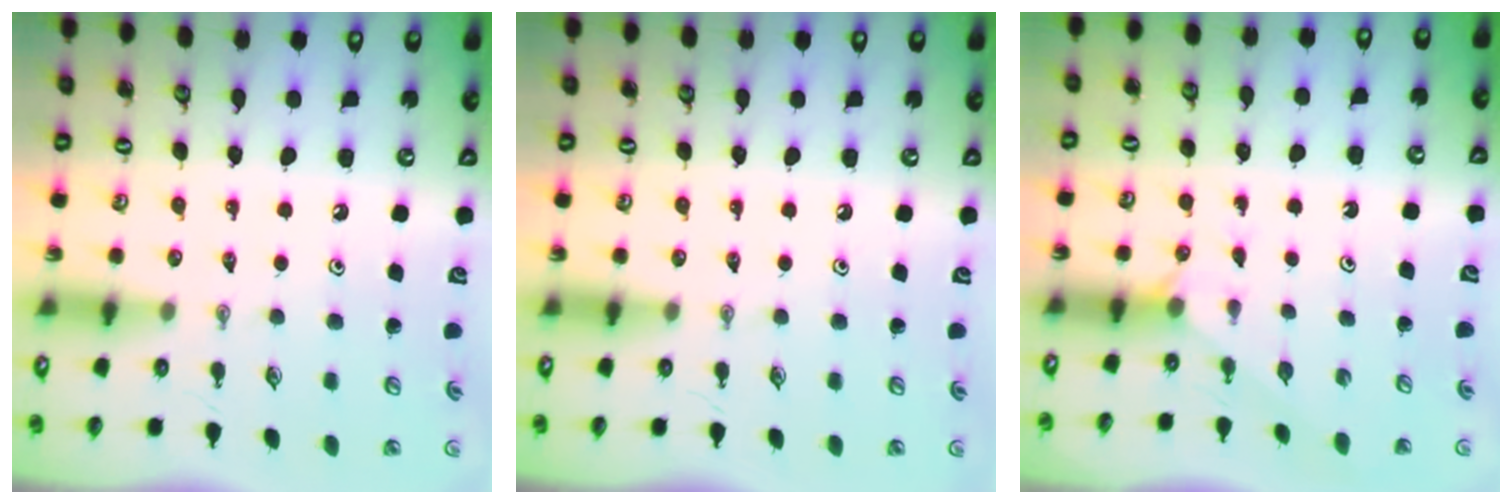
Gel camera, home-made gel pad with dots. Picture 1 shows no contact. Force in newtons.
{"total": 0.0}
{"total": 3.0, "press": 2.9, "slide": 0.3}